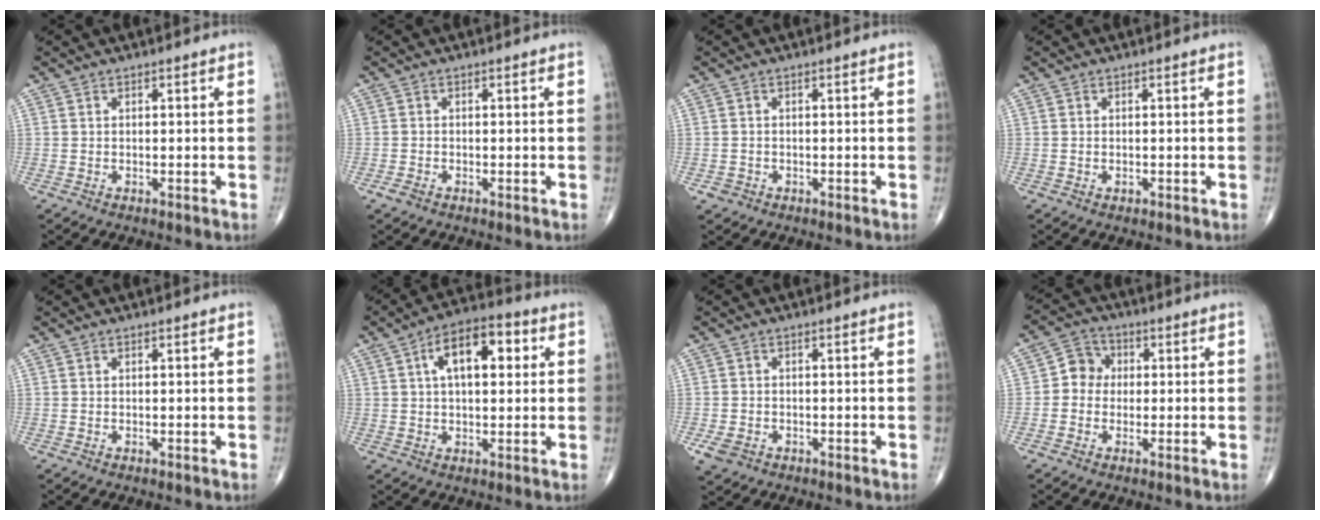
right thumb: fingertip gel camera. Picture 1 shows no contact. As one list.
[{"total": 1.3, "force": [-0.8, 0.7, 0.8], "torque": [-0.020, 0.000, -0.017]}, {"total": 1.4, "force": [-0.6, 1.2, 0.3], "torque": [-0.002, 0.007, -0.011]}, {"total": 0.6, "force": [-0.2, 0.4, 0.4], "torque": [-0.008, 0.001, -0.001]}, {"total": 0.0}, {"total": 11.6, "force": [3.1, 5.9, 9.5], "torque": [-0.135, 0.020, 0.040]}, {"total": 3.3, "force": [-1.5, 2.5, 1.6], "torque": [-0.035, 0.002, -0.021]}, {"total": 5.4, "force": [0.0, 4.9, 2.4], "torque": [-0.016, 0.015, -0.014]}]